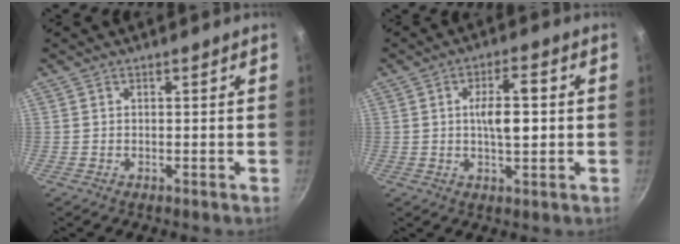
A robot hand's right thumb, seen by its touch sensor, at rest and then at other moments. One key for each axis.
{"total": 7.7, "fx": 0.3, "fy": 2.8, "fz": 7.1, "tx": -0.102, "ty": 0.008, "tz": 0.002}